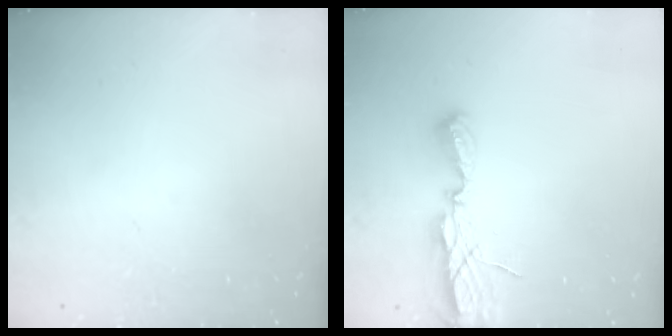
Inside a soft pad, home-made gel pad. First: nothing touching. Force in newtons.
{"total": 7.1, "press": 7.1, "slide": 0.5}